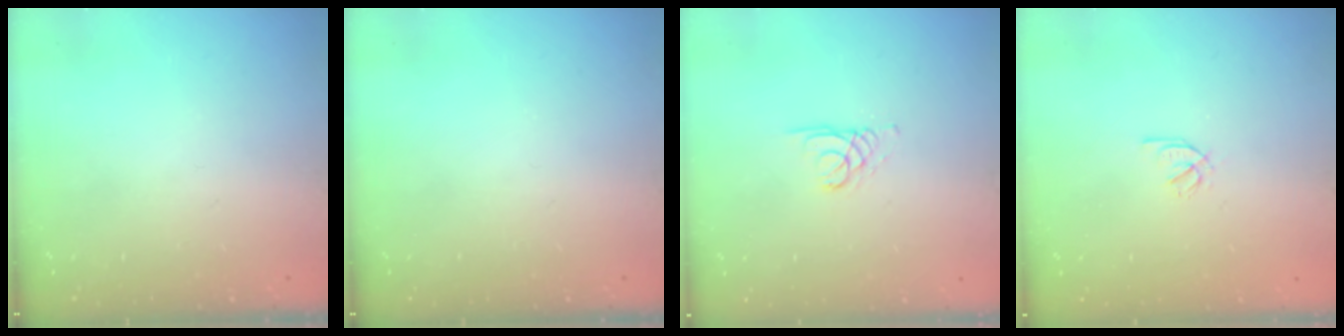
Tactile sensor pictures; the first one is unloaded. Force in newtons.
{"total": 0.0}
{"total": 1.4, "press": 1.3, "slide": 0.1}
{"total": 2.1, "press": 1.9, "slide": 0.8}